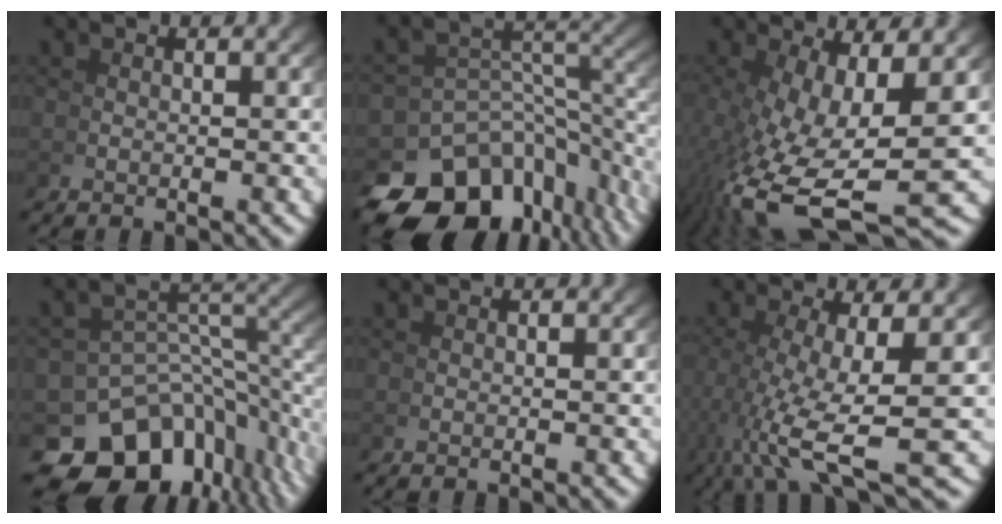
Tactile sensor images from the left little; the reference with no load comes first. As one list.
[{"total": 12.4, "force": [-6.5, 7.6, 7.2], "torque": [-0.109, -0.042, -0.089]}, {"total": 10.1, "force": [-4.5, 4.1, 8.1], "torque": [-0.180, -0.066, -0.034]}, {"total": 13.7, "force": [-6.2, 9.2, 8.1], "torque": [-0.122, -0.050, -0.080]}, {"total": 0.0}, {"total": 7.2, "force": [-2.1, 1.8, 6.6], "torque": [-0.140, -0.037, -0.010]}]